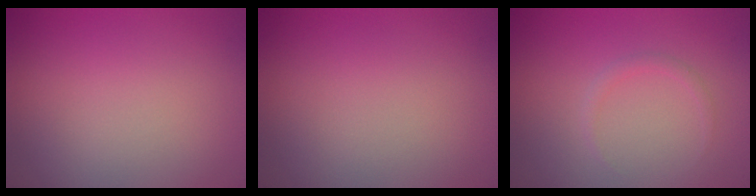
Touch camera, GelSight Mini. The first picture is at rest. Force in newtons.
{"total": 0.0}
{"total": 0.8, "press": 0.8, "slide": 0.0}